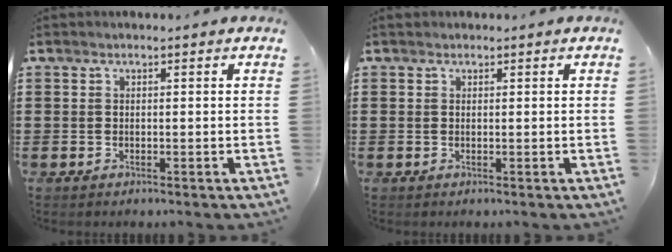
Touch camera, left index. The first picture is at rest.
{"total": 0.5, "force": [0.4, 0.4, 0.0], "torque": [-0.002, 0.003, 0.008]}